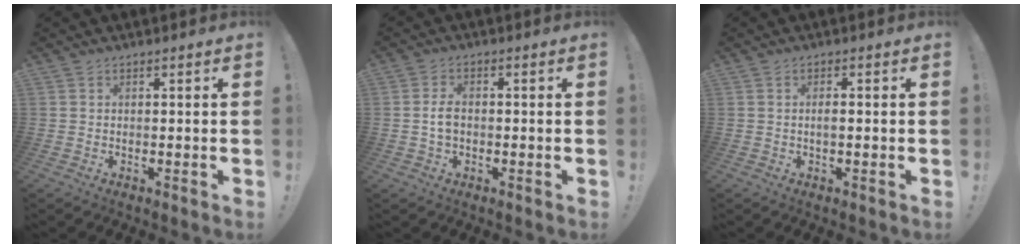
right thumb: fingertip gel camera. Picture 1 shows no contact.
{"total": 3.7, "force": [-0.5, 2.3, 2.9], "torque": [-0.055, 0.007, -0.009]}
{"total": 2.1, "force": [-0.5, 0.5, 2.0], "torque": [-0.036, 0.003, -0.012]}